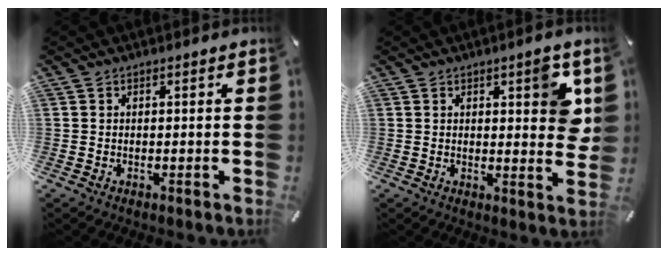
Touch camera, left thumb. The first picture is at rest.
{"total": 7.9, "force": [3.5, 3.0, 6.5], "torque": [-0.078, -0.019, 0.053]}